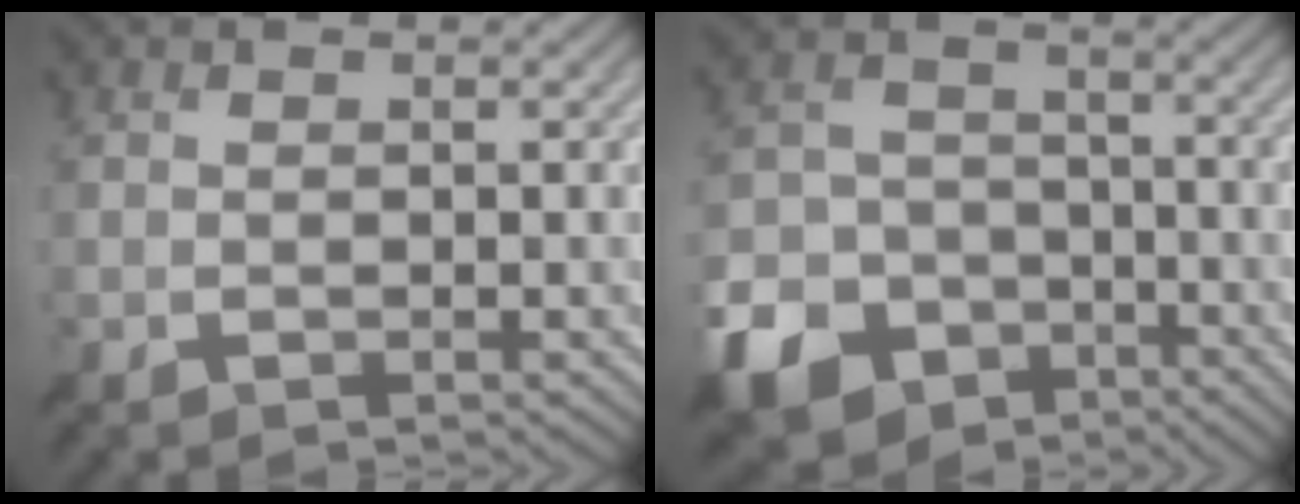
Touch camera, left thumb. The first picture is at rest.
{"total": 11.1, "force": [-6.8, 7.6, 4.4], "torque": [-0.117, -0.022, -0.131]}